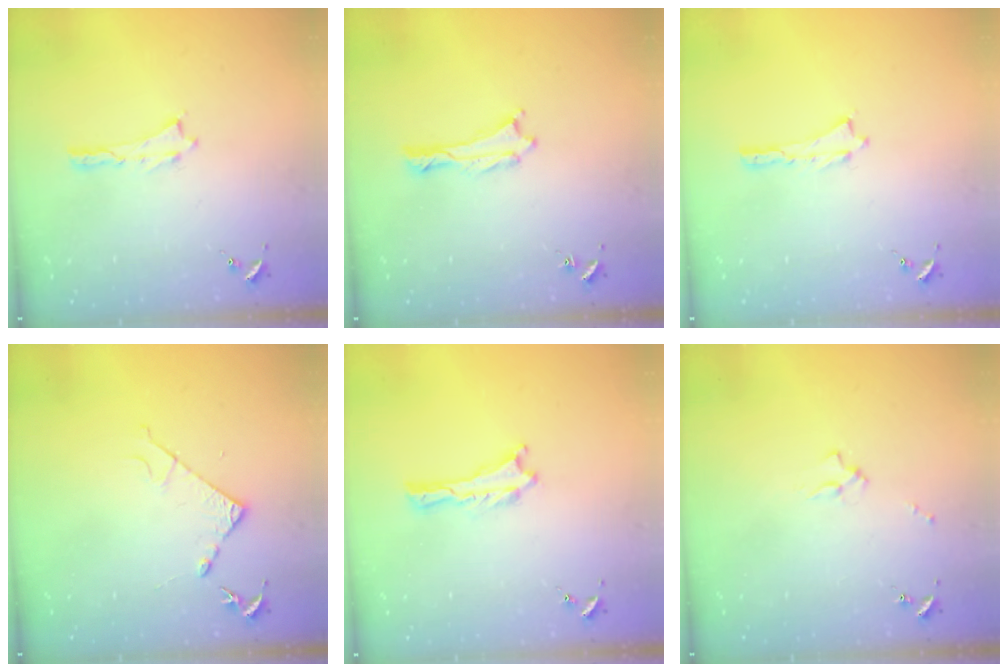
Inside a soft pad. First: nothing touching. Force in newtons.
{"total": 0.0}
{"total": 0.0}
{"total": 4.2, "press": 4.2, "slide": 0.5}
{"total": 0.0}
{"total": 1.7, "press": 1.6, "slide": 0.2}